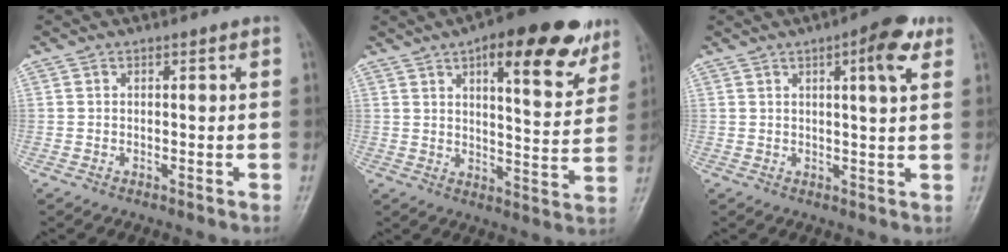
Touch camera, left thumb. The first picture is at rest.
{"total": 18.4, "force": [10.3, 6.5, 13.8], "torque": [-0.145, -0.034, 0.141]}
{"total": 7.1, "force": [3.4, 1.6, 6.1], "torque": [-0.078, -0.007, 0.041]}